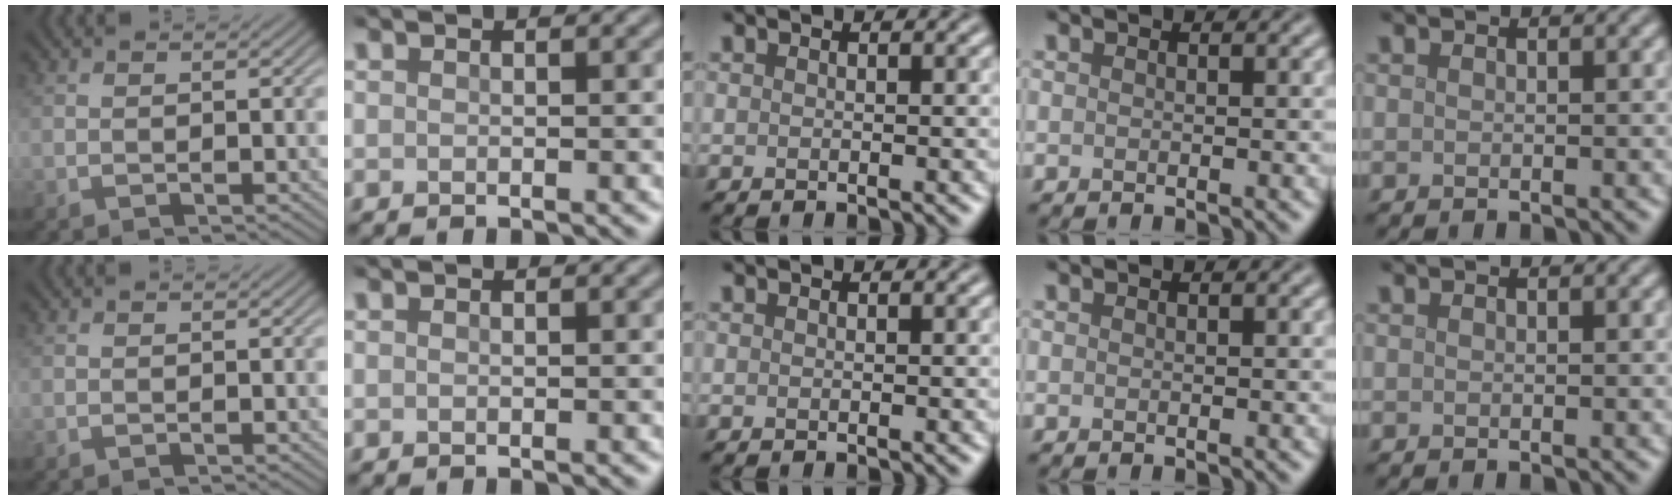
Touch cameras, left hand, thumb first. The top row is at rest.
{}